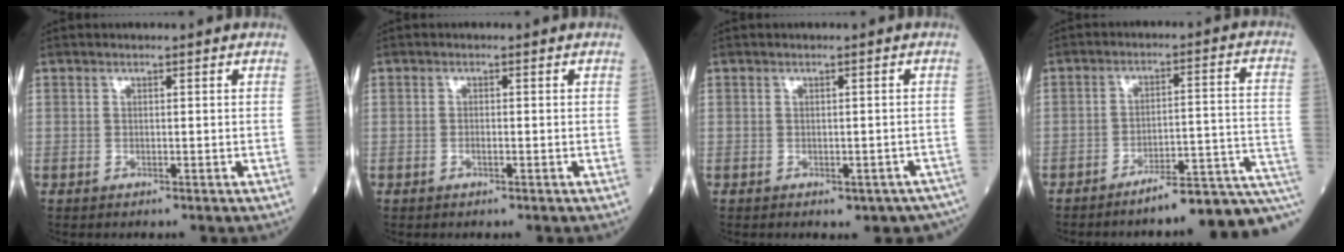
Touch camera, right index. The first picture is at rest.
{"total": 0.8, "force": [-0.3, 0.2, 0.7], "torque": [-0.014, 0.000, -0.005]}
{"total": 6.0, "force": [-4.6, 3.1, 2.3], "torque": [-0.010, 0.003, -0.052]}
{"total": 12.2, "force": [-9.1, 0.3, 8.2], "torque": [-0.076, 0.044, -0.130]}